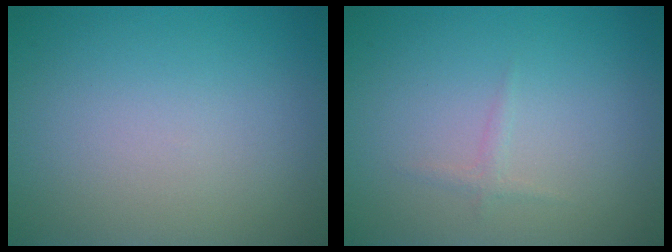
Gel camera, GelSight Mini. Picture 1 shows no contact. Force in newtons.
{"total": 0.7, "press": 0.7, "slide": 0.0}